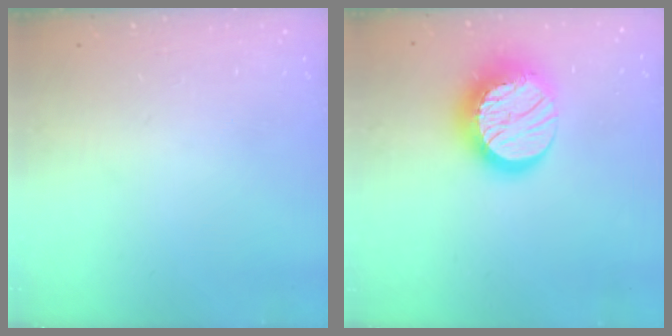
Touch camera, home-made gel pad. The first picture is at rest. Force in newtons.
{"total": 17.0, "press": 17.0, "slide": 1.3}